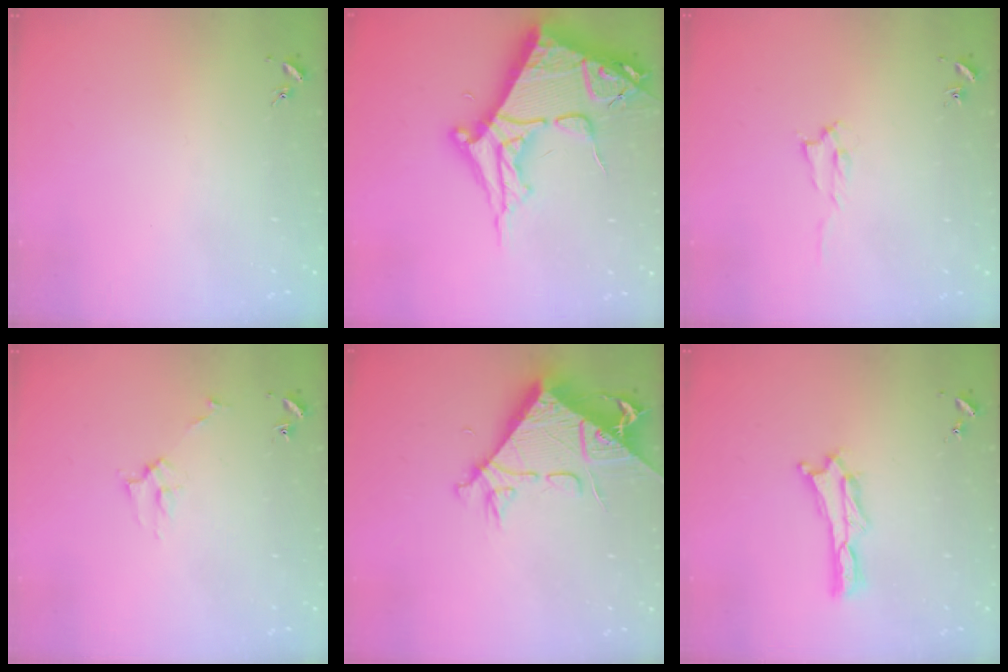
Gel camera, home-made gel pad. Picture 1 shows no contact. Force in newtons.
{"total": 14.3, "press": 14.2, "slide": 1.4}
{"total": 1.4, "press": 1.4, "slide": 0.2}
{"total": 2.7, "press": 2.7, "slide": 0.3}
{"total": 9.7, "press": 9.7, "slide": 1.3}
{"total": 0.9, "press": 0.9, "slide": 0.2}